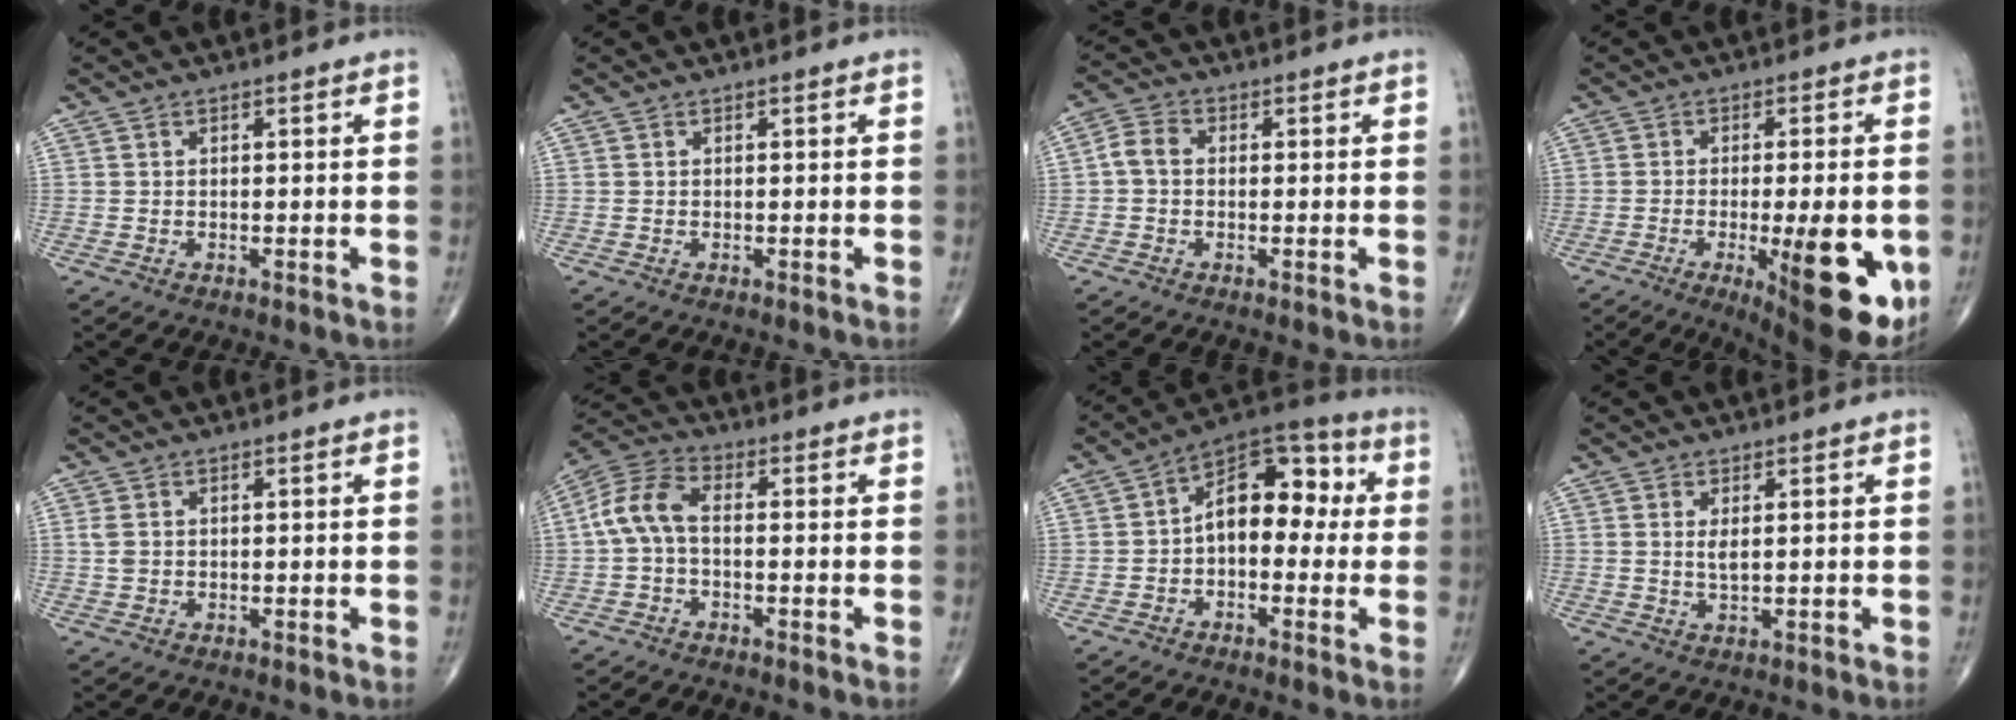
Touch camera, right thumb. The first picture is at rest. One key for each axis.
{"total": 0.0}
{"total": 3.9, "fx": 0.0, "fy": 2.9, "fz": 2.6, "tx": -0.046, "ty": 0.014, "tz": -0.009}
{"total": 17.6, "fx": -4.7, "fy": 5.3, "fz": 16.1, "tx": -0.185, "ty": -0.011, "tz": -0.046}
{"total": 1.7, "fx": 0.3, "fy": 1.2, "fz": 1.2, "tx": -0.033, "ty": 0.000, "tz": 0.009}
{"total": 7.7, "fx": -0.5, "fy": 4.2, "fz": 6.4, "tx": -0.136, "ty": 0.027, "tz": -0.022}
{"total": 12.7, "fx": 0.6, "fy": 7.8, "fz": 10.0, "tx": -0.113, "ty": 0.041, "tz": -0.008}
{"total": 2.2, "fx": 0.6, "fy": 0.7, "fz": 2.0, "tx": -0.040, "ty": -0.009, "tz": 0.016}